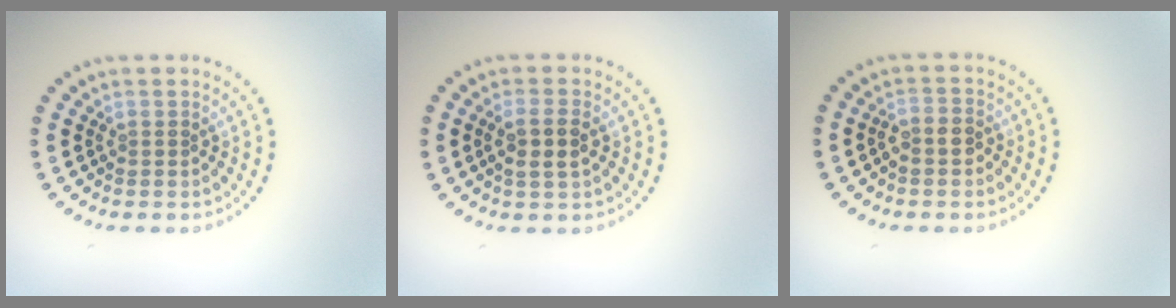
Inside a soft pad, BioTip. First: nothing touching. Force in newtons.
{"total": 2.3, "press": 2.2, "slide": 0.9}
{"total": 1.5, "press": 1.3, "slide": 0.8}